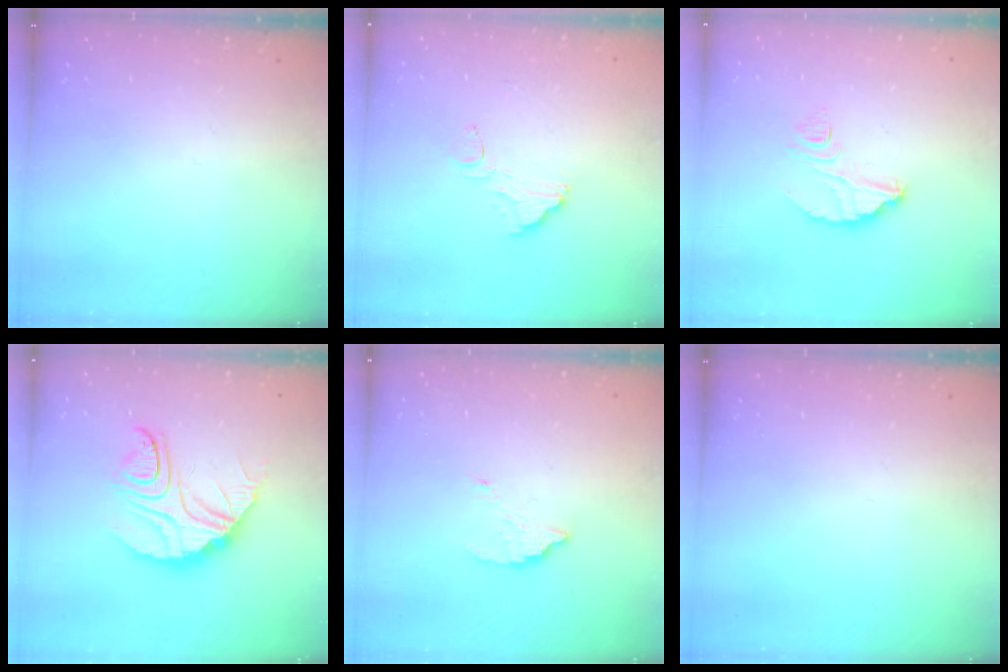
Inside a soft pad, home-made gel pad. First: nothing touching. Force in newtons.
{"total": 2.6, "press": 2.6, "slide": 0.2}
{"total": 7.6, "press": 7.6, "slide": 0.5}
{"total": 14.0, "press": 14.0, "slide": 1.3}
{"total": 2.9, "press": 2.9, "slide": 0.2}
{"total": 0.0}